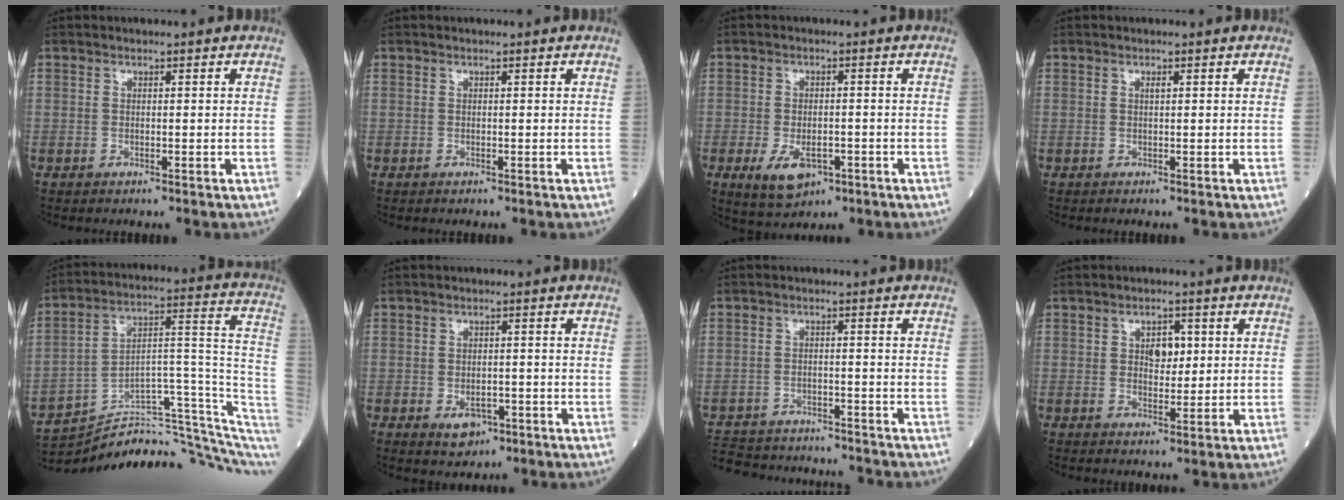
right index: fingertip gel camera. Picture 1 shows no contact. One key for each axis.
{"total": 0.0}
{"total": 6.2, "fx": -2.7, "fy": 3.3, "fz": 4.5, "tx": -0.084, "ty": -0.007, "tz": -0.034}
{"total": 0.6, "fx": 0.3, "fy": 0.1, "fz": 0.5, "tx": -0.013, "ty": -0.001, "tz": 0.005}
{"total": 19.6, "fx": -17.2, "fy": 2.3, "fz": 9.1, "tx": -0.086, "ty": 0.073, "tz": -0.254}
{"total": 3.8, "fx": -1.8, "fy": 2.5, "fz": 2.4, "tx": -0.033, "ty": 0.000, "tz": -0.018}
{"total": 14.3, "fx": -13.0, "fy": 4.4, "fz": 3.8, "tx": -0.088, "ty": 0.007, "tz": -0.182}
{"total": 3.6, "fx": 1.0, "fy": 2.1, "fz": 2.8, "tx": -0.039, "ty": 0.002, "tz": 0.016}